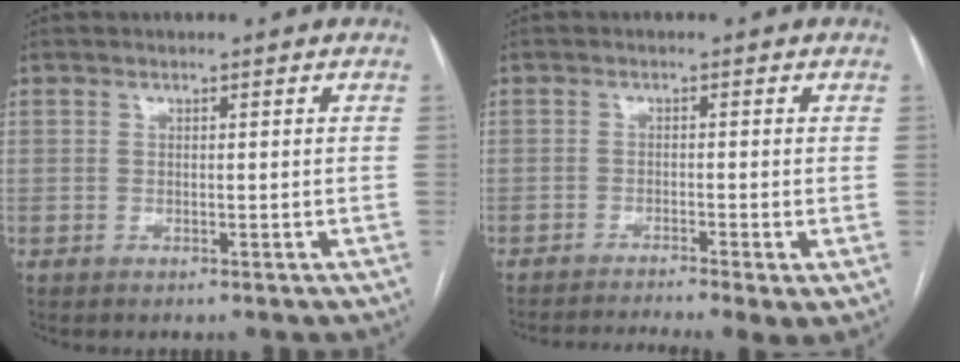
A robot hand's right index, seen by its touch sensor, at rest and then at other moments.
{"total": 8.1, "force": [-5.9, 0.3, 5.6], "torque": [-0.084, -0.007, -0.094]}